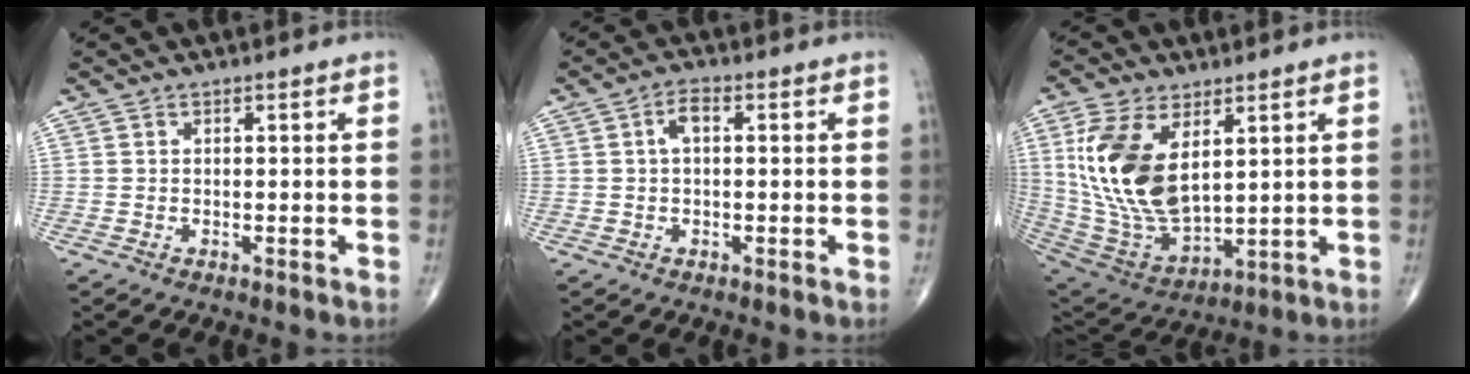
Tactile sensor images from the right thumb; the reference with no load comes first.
{"total": 3.0, "force": [0.4, 1.5, 2.6], "torque": [-0.047, 0.013, 0.001]}
{"total": 18.4, "force": [5.0, 9.9, 14.7], "torque": [-0.286, -0.025, 0.112]}